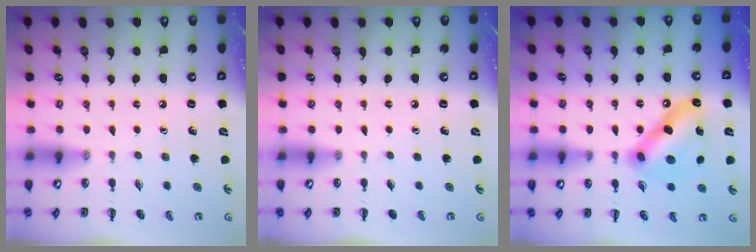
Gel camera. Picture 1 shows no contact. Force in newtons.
{"total": 0.0}
{"total": 13.1, "press": 13.0, "slide": 1.4}